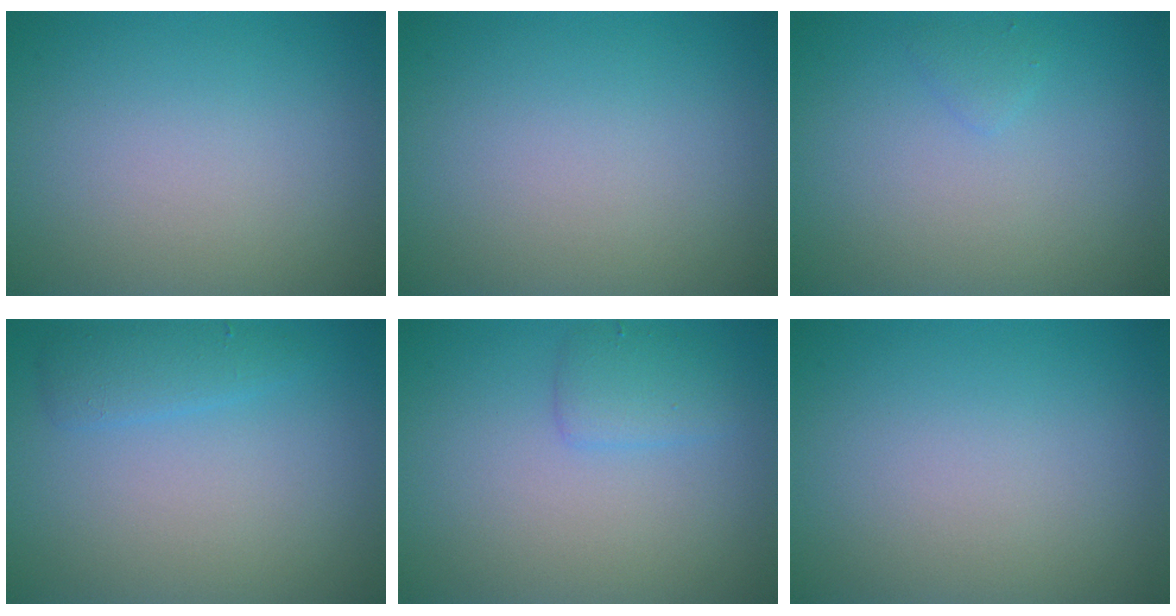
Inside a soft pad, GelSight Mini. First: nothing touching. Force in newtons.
{"total": 0.0}
{"total": 0.7, "press": 0.7, "slide": 0.0}
{"total": 1.8, "press": 1.8, "slide": 0.2}
{"total": 1.8, "press": 1.8, "slide": 0.2}
{"total": 0.0}